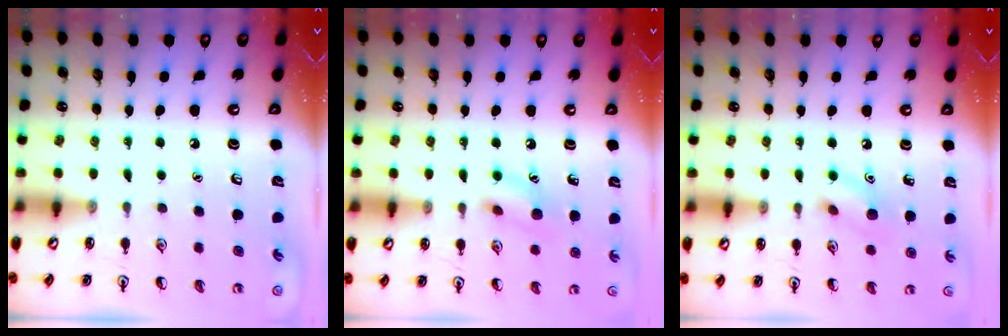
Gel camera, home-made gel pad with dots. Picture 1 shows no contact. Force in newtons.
{"total": 8.3, "press": 8.2, "slide": 1.5}
{"total": 7.5, "press": 7.4, "slide": 0.6}